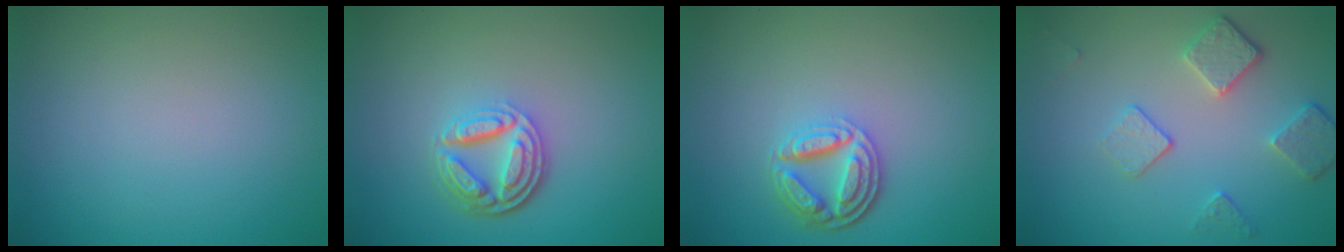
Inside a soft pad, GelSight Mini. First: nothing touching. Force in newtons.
{"total": 4.6, "press": 3.6, "slide": 3.0}
{"total": 4.1, "press": 3.2, "slide": 2.6}
{"total": 3.7, "press": 2.9, "slide": 2.3}